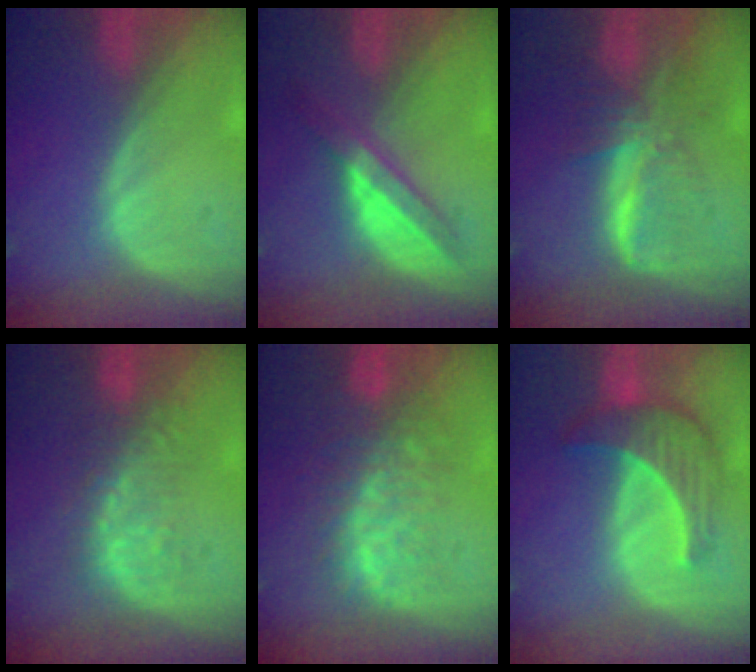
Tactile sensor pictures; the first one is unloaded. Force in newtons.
{"total": 5.9, "press": 5.2, "slide": 2.7}
{"total": 7.6, "press": 6.8, "slide": 3.5}
{"total": 6.0, "press": 5.8, "slide": 1.4}
{"total": 9.5, "press": 8.5, "slide": 4.2}
{"total": 6.9, "press": 6.8, "slide": 1.2}